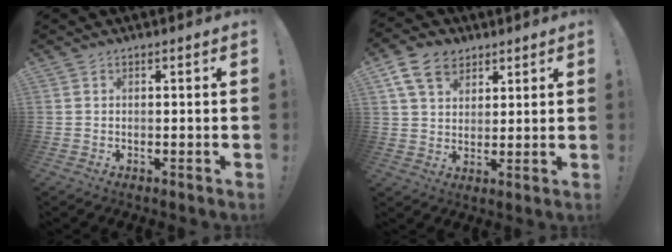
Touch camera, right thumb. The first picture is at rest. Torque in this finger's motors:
{"motor_torque": [-0.39, 0.38, 0.04, -0.07, 0.03]}